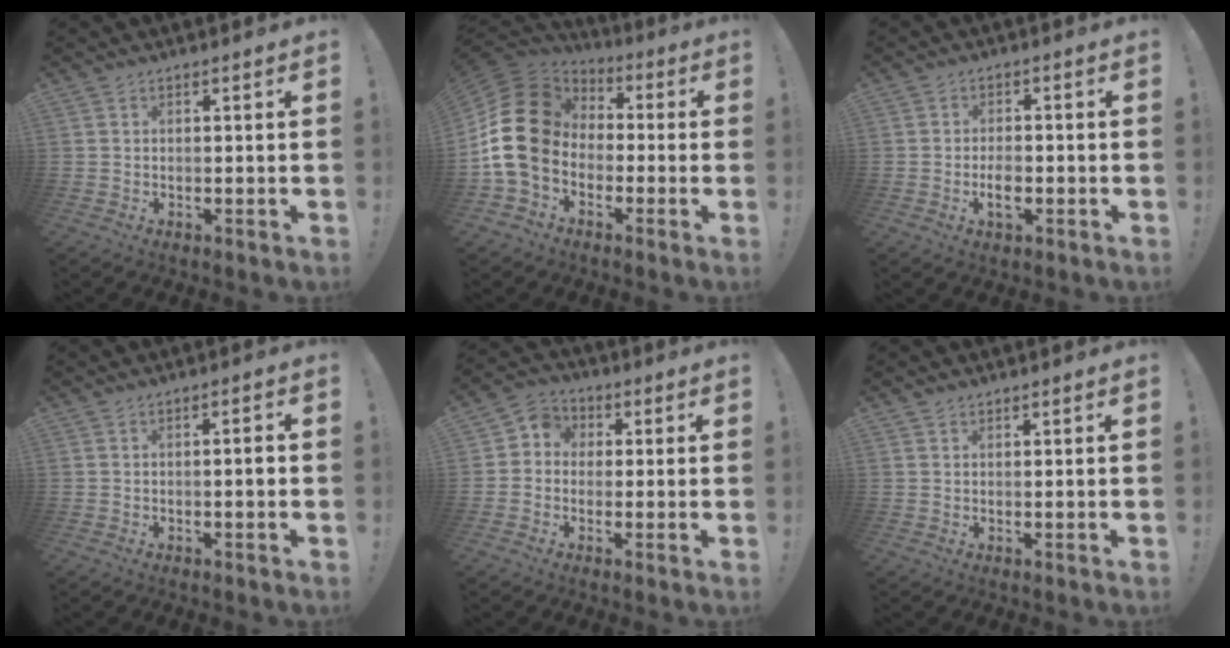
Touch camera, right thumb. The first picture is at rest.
{"total": 18.7, "force": [-0.3, 14.4, 11.9], "torque": [-0.221, 0.017, 0.007]}
{"total": 5.5, "force": [-1.5, 4.8, 2.3], "torque": [-0.024, 0.006, -0.027]}
{"total": 2.3, "force": [-0.7, 0.0, 2.2], "torque": [-0.046, 0.007, -0.013]}
{"total": 5.6, "force": [-0.8, 5.3, 1.7], "torque": [-0.034, 0.021, -0.010]}
{"total": 0.9, "force": [0.8, 0.5, 0.1], "torque": [0.002, -0.003, 0.015]}